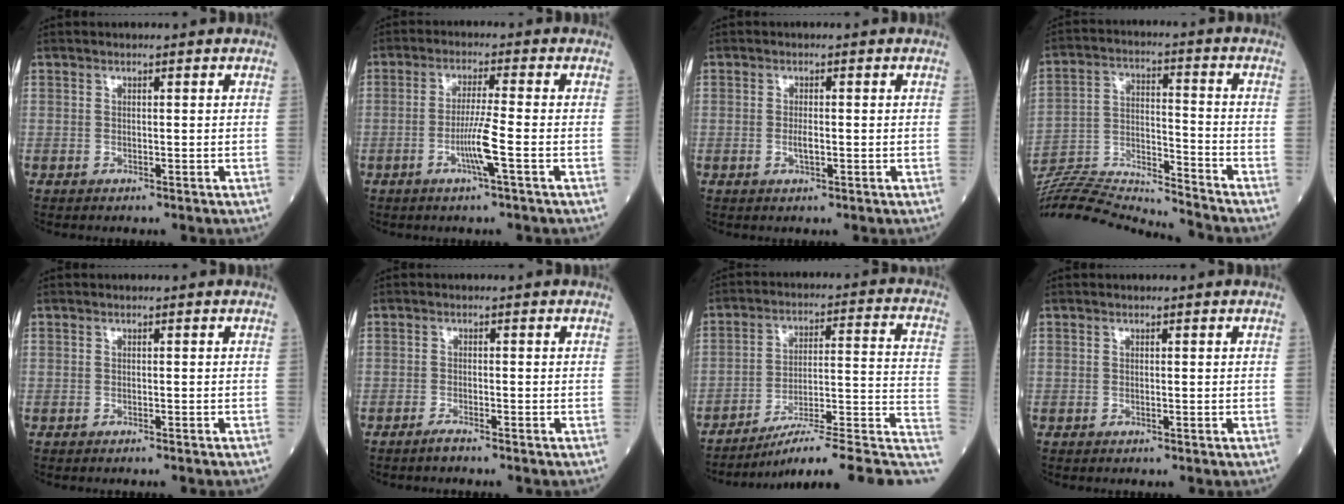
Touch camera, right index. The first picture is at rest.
{"total": 5.1, "force": [-1.8, -0.9, 4.7], "torque": [-0.092, -0.007, -0.038]}
{"total": 1.5, "force": [-0.3, 0.3, 1.4], "torque": [-0.032, -0.001, -0.004]}
{"total": 19.6, "force": [-18.8, -0.9, 5.3], "torque": [-0.113, -0.003, -0.317]}
{"total": 1.2, "force": [-1.1, -0.1, 0.5], "torque": [-0.009, 0.000, -0.013]}
{"total": 1.4, "force": [-1.3, -0.1, 0.6], "torque": [-0.021, -0.003, -0.024]}
{"total": 17.8, "force": [-13.1, 1.0, 12.0], "torque": [-0.119, 0.043, -0.191]}
{"total": 0.0}